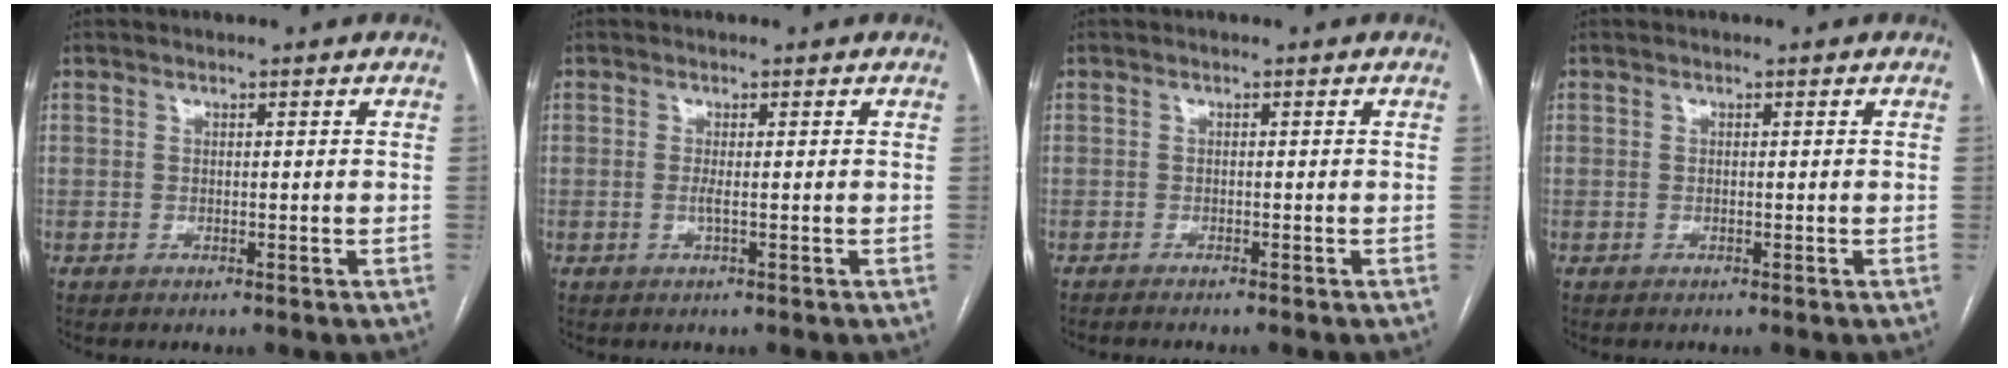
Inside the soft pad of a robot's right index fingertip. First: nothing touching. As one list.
[{"total": 0.9, "force": [-0.2, -0.2, 0.9], "torque": [-0.023, -0.002, -0.004]}, {"total": 2.7, "force": [-2.3, 0.0, 1.4], "torque": [-0.014, -0.001, -0.030]}, {"total": 0.0}]